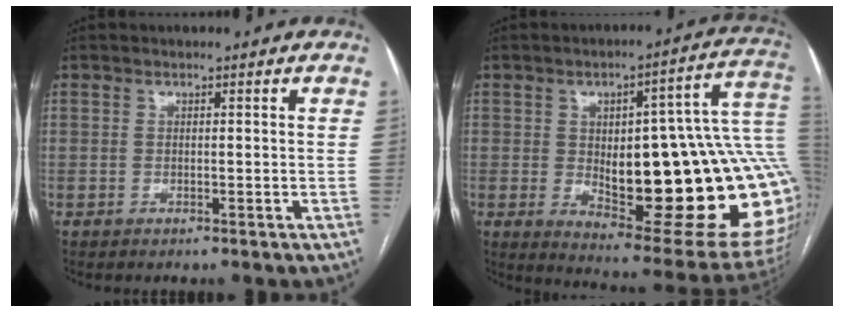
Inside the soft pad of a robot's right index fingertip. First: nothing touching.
{"total": 30.7, "force": [-0.7, 7.9, 29.7], "torque": [-0.302, 0.024, 0.010]}